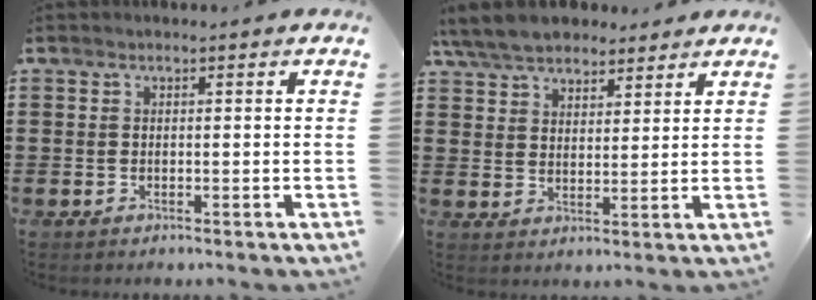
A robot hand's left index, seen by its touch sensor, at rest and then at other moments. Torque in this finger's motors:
{"motor_torque": [2.14, 0.00, 0.60, 0.21]}